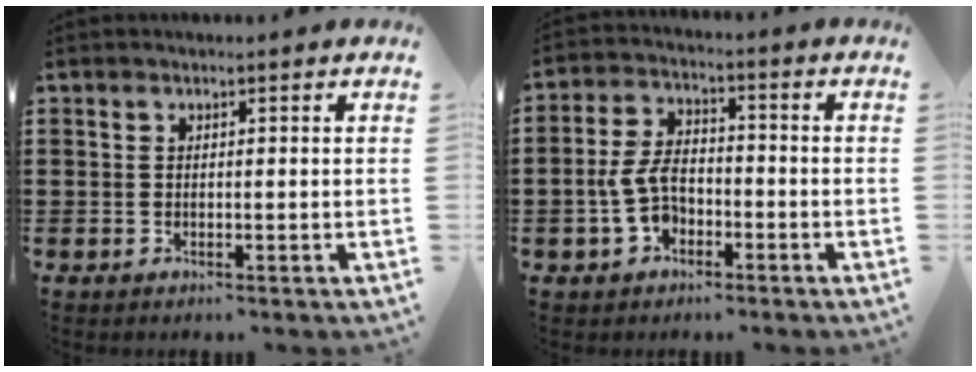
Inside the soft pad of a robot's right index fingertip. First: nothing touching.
{"total": 6.1, "force": [-2.2, 3.7, 4.3], "torque": [-0.114, -0.002, -0.048]}